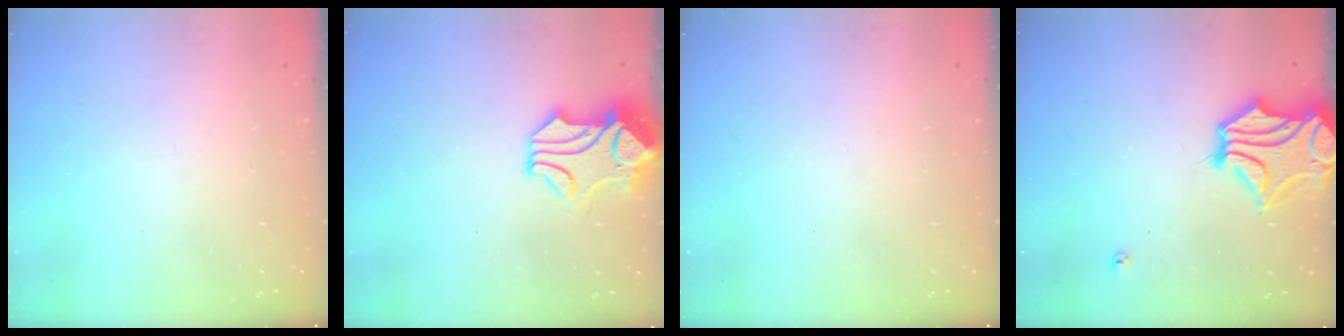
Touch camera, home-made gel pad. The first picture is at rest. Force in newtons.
{"total": 1.8, "press": 1.4, "slide": 1.1}
{"total": 0.0}
{"total": 6.1, "press": 5.7, "slide": 2.3}